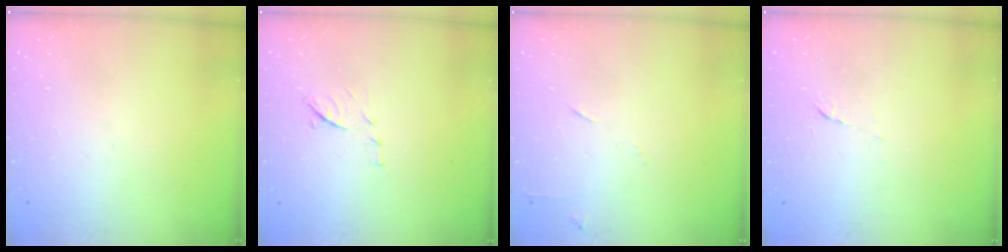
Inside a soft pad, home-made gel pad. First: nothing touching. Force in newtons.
{"total": 8.6, "press": 8.5, "slide": 1.1}
{"total": 6.6, "press": 6.6, "slide": 0.8}
{"total": 5.5, "press": 5.4, "slide": 0.4}